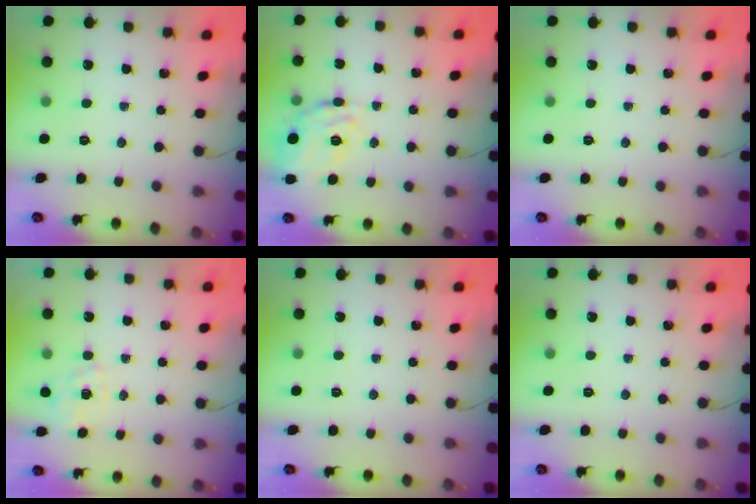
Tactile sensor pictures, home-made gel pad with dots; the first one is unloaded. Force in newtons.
{"total": 12.3, "press": 12.1, "slide": 1.8}
{"total": 0.0}
{"total": 0.9, "press": 0.2, "slide": 0.9}
{"total": 0.0}
{"total": 0.0}